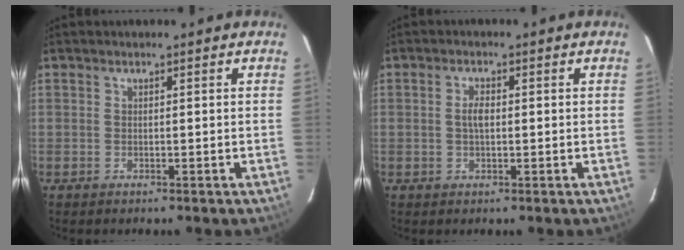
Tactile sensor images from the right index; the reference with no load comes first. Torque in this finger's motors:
{"motor_torque": [0.68, 0.39, 0.10, 0.02]}